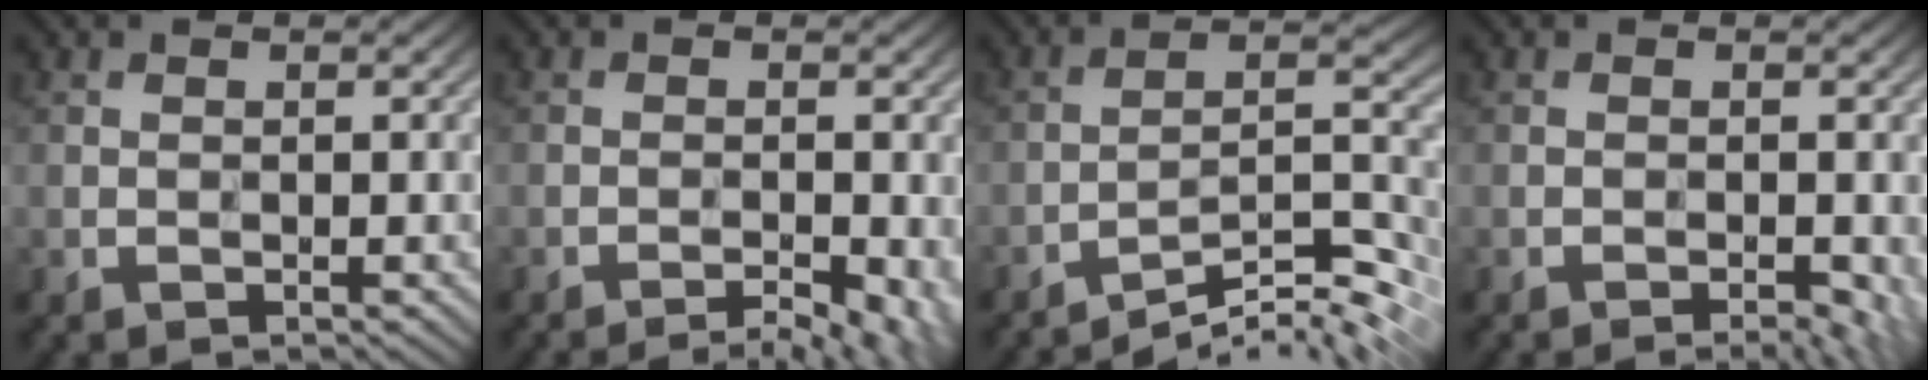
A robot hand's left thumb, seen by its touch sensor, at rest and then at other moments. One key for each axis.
{"total": 4.0, "fx": -2.6, "fy": 0.8, "fz": 3.0, "tx": -0.041, "ty": -0.001, "tz": -0.037}
{"total": 9.2, "fx": -7.1, "fy": 1.4, "fz": 5.7, "tx": -0.092, "ty": 0.012, "tz": -0.124}
{"total": 2.2, "fx": -1.2, "fy": 0.5, "fz": 1.7, "tx": -0.024, "ty": 0.001, "tz": -0.014}